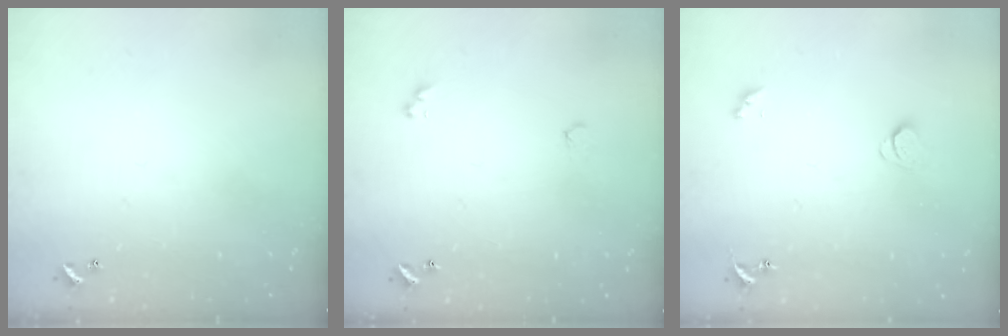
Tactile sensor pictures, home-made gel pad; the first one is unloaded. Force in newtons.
{"total": 3.9, "press": 3.8, "slide": 0.6}
{"total": 2.1, "press": 2.1, "slide": 0.4}